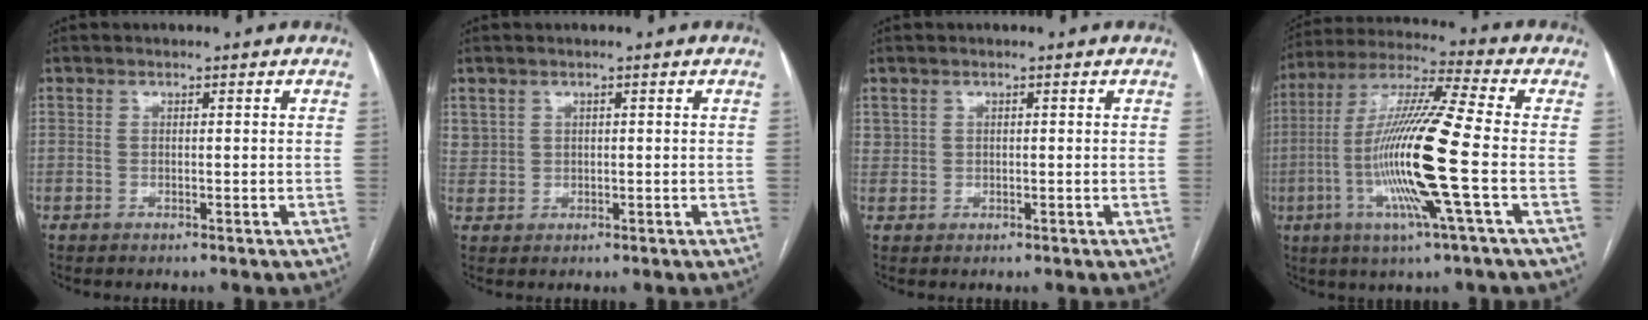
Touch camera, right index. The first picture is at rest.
{"total": 2.4, "force": [1.3, 2.0, 0.3], "torque": [0.003, 0.006, 0.028]}
{"total": 1.3, "force": [0.7, 1.1, 0.1], "torque": [0.010, 0.006, 0.010]}
{"total": 17.1, "force": [-3.5, -0.8, 16.7], "torque": [-0.333, -0.010, -0.080]}